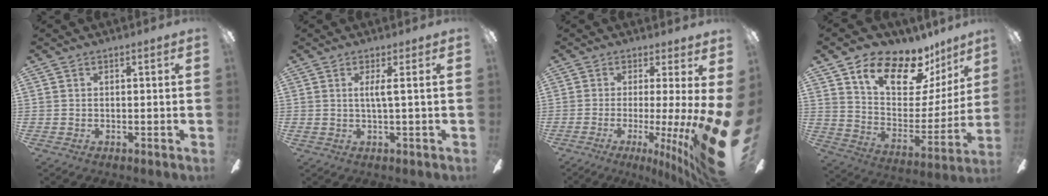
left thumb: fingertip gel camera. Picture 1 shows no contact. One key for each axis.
{"total": 3.5, "fx": 0.7, "fy": 0.2, "fz": 3.4, "tx": -0.069, "ty": 0.000, "tz": 0.009}
{"total": 12.0, "fx": -1.7, "fy": -0.1, "fz": 11.9, "tx": -0.150, "ty": -0.039, "tz": -0.019}
{"total": 18.7, "fx": 13.4, "fy": 8.5, "fz": 9.9, "tx": -0.154, "ty": -0.095, "tz": 0.231}